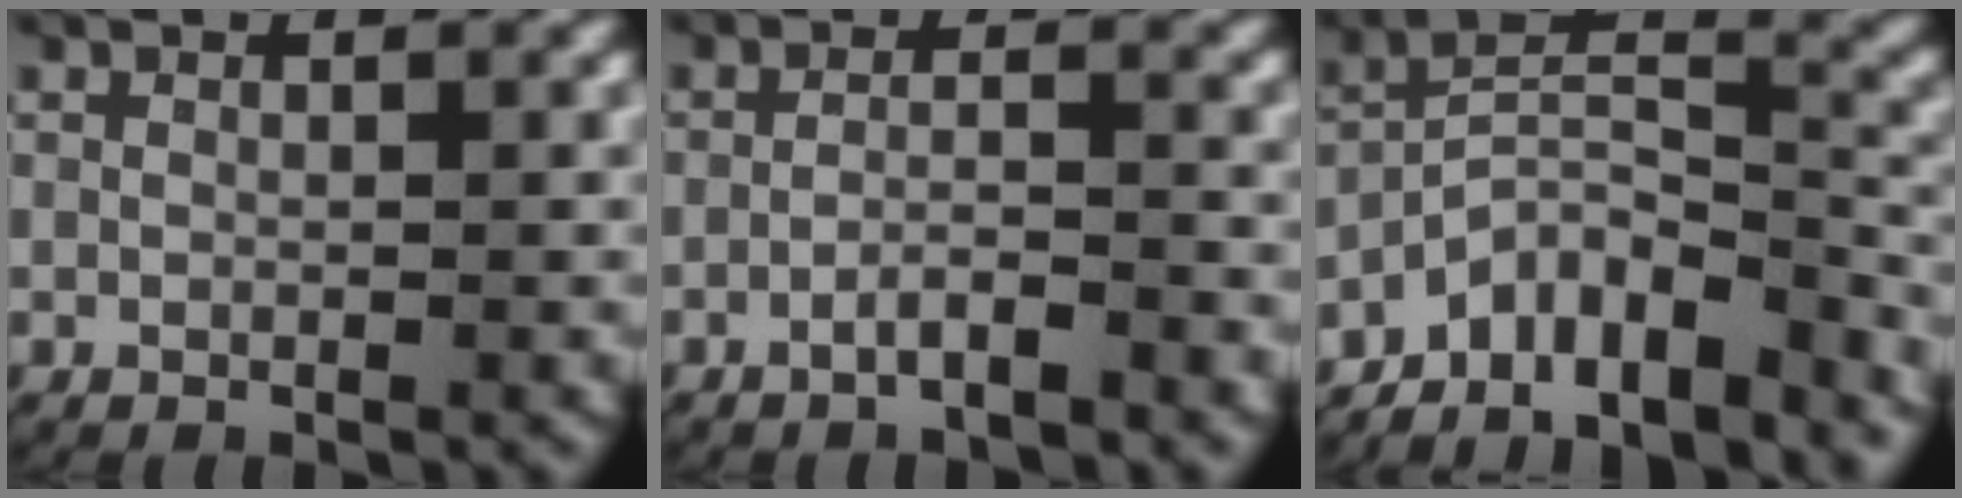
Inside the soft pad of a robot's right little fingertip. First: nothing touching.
{"total": 2.8, "force": [-2.2, 0.4, 1.6], "torque": [-0.028, -0.003, -0.040]}
{"total": 13.9, "force": [-10.3, 6.7, 6.5], "torque": [-0.094, -0.017, -0.162]}